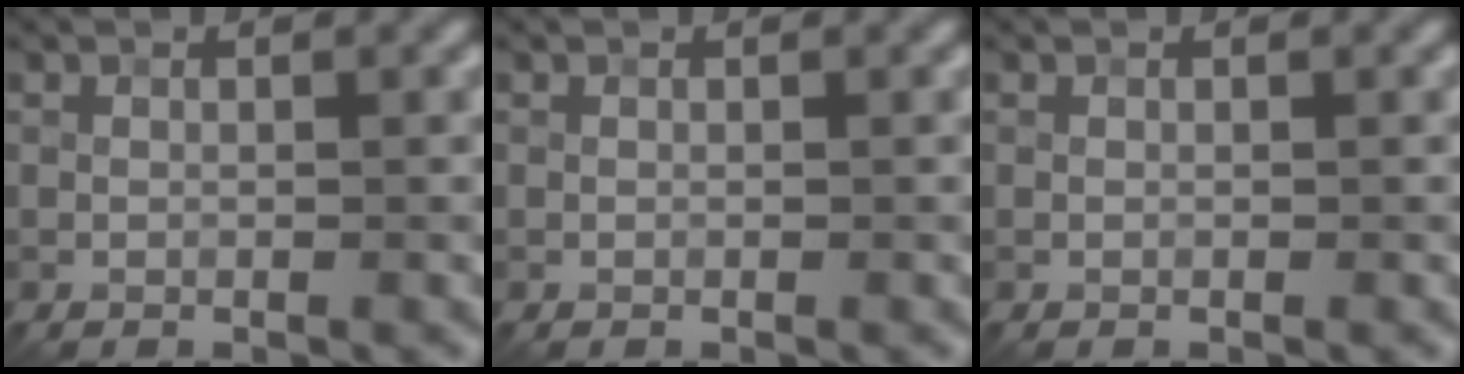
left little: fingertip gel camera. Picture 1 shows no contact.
{"total": 0.0}
{"total": 0.0}